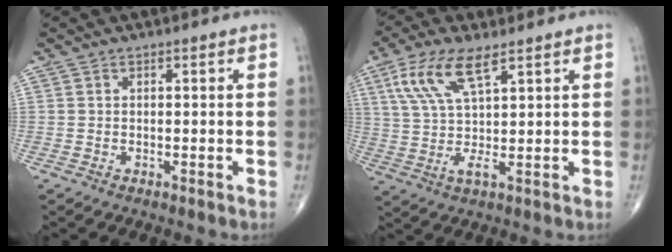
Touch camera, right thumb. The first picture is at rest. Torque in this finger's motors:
{"motor_torque": [0.84, 0.91, 0.73, -0.02, 0.16]}